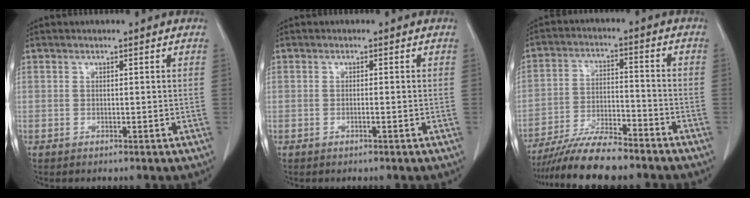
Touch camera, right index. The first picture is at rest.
{"total": 0.6, "force": [-0.3, -0.1, 0.5], "torque": [-0.009, 0.001, -0.005]}
{"total": 11.1, "force": [-9.8, 1.6, 4.9], "torque": [-0.081, -0.007, -0.169]}